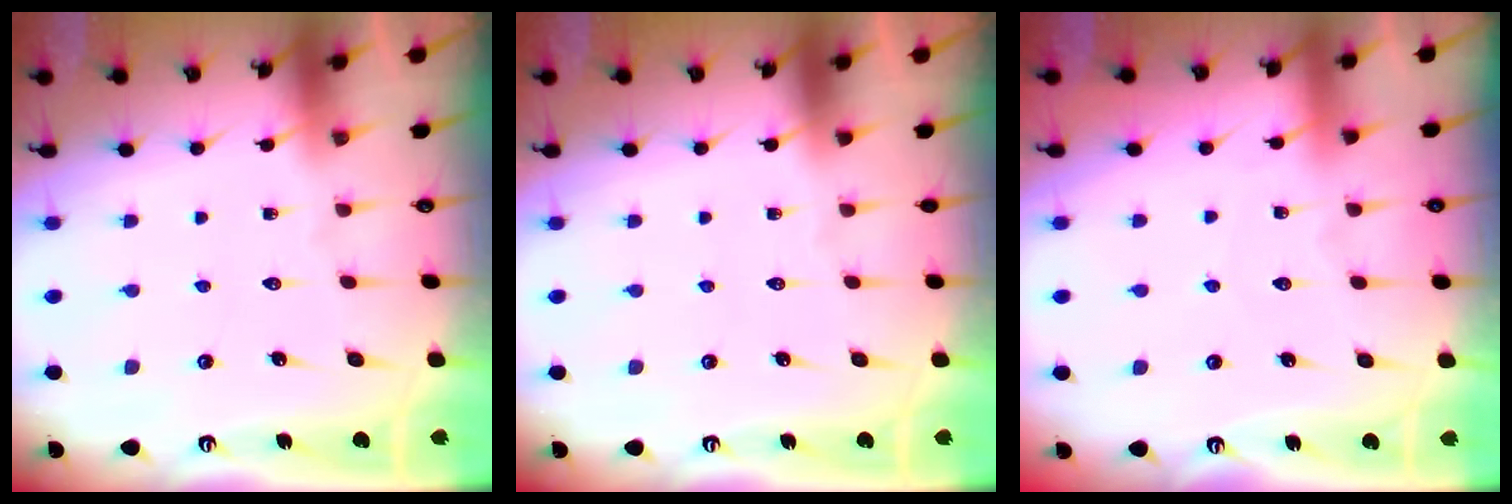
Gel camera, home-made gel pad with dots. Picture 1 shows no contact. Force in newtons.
{"total": 0.0}
{"total": 3.4, "press": 3.3, "slide": 0.4}